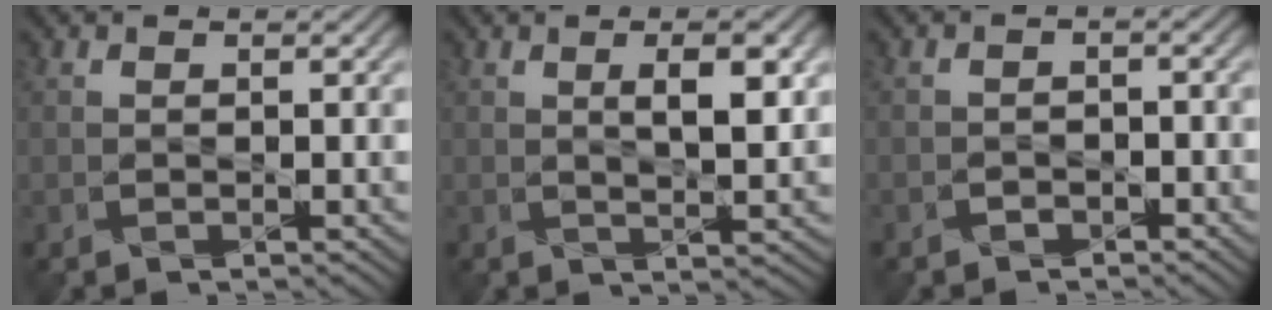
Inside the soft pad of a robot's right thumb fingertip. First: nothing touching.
{"total": 4.7, "force": [1.4, 1.5, 4.2], "torque": [-0.074, -0.001, 0.026]}
{"total": 1.6, "force": [-1.2, 1.0, 0.2], "torque": [0.001, 0.001, -0.022]}